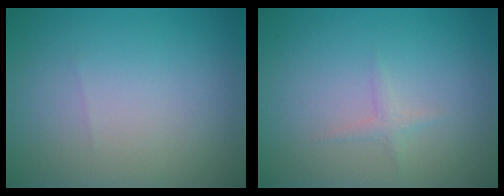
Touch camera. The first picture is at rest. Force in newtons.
{"total": 0.8, "press": 0.8, "slide": 0.1}